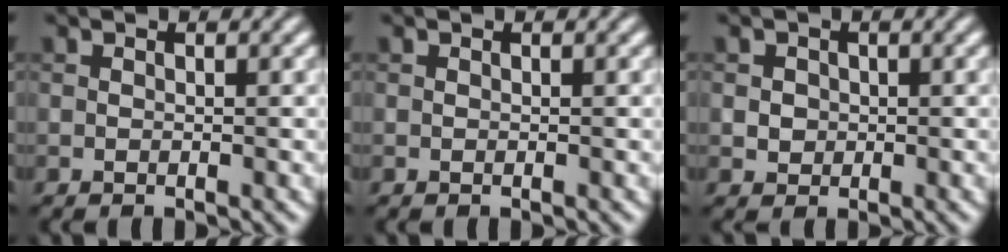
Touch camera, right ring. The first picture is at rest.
{"total": 0.0}
{"total": 1.3, "force": [0.1, 1.2, 0.4], "torque": [-0.002, -0.001, 0.007]}